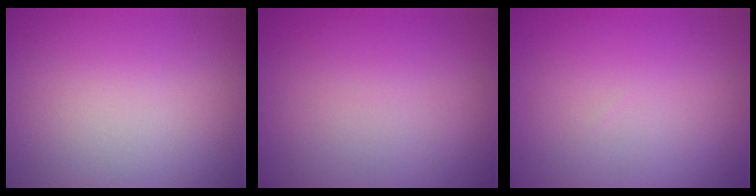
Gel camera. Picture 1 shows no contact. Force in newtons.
{"total": 0.0}
{"total": 0.0}